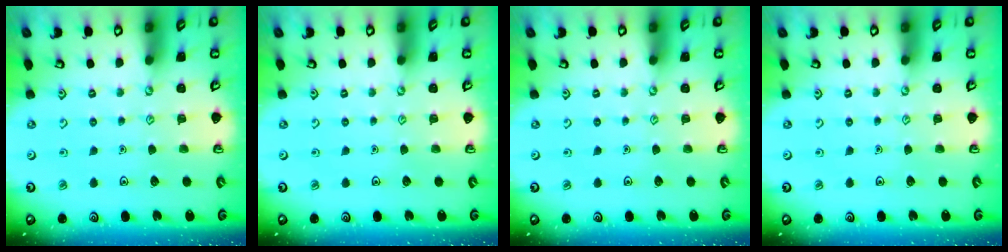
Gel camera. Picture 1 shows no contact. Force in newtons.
{"total": 0.0}
{"total": 0.0}
{"total": 0.0}